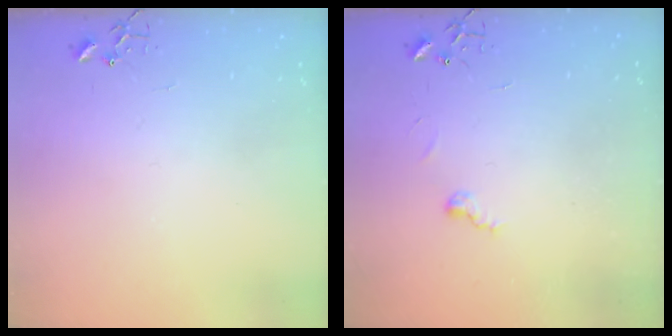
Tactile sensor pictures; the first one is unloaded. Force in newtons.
{"total": 5.9, "press": 5.9, "slide": 0.4}